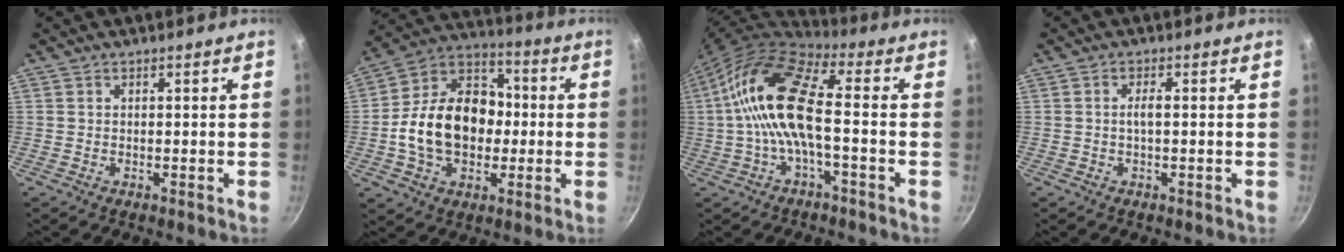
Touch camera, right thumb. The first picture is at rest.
{"total": 19.3, "force": [-1.5, 14.2, 12.9], "torque": [-0.185, 0.042, -0.038]}
{"total": 14.8, "force": [-1.0, 5.5, 13.7], "torque": [-0.272, 0.036, -0.035]}
{"total": 1.8, "force": [-0.1, 0.5, 1.7], "torque": [-0.036, 0.007, -0.003]}